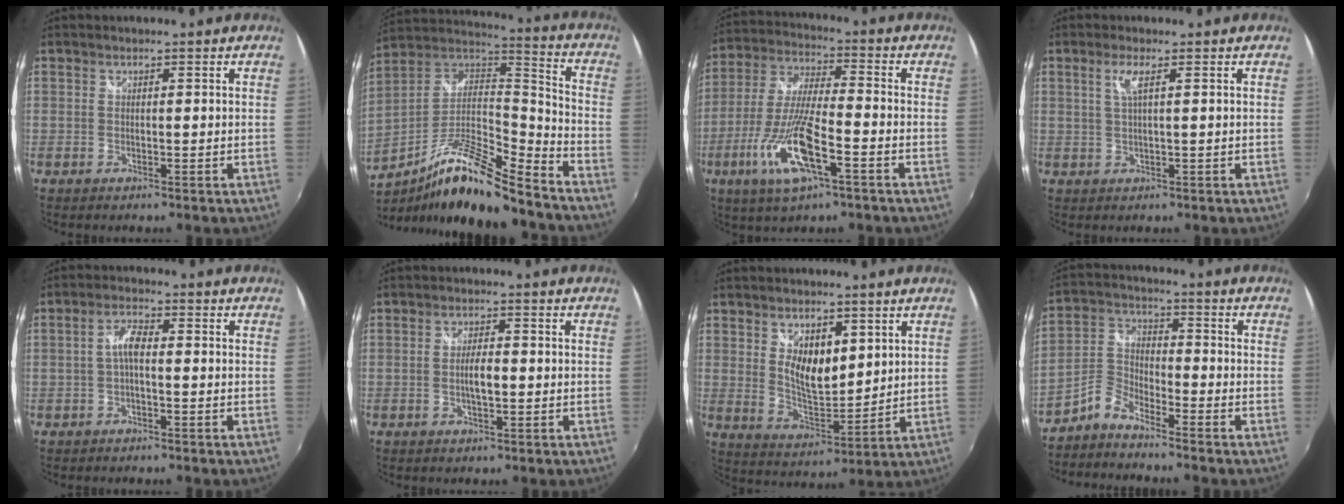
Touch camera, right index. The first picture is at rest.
{"total": 18.0, "force": [-12.5, 2.8, 12.7], "torque": [-0.235, -0.005, -0.234]}
{"total": 15.0, "force": [-6.4, 3.5, 13.1], "torque": [-0.281, -0.017, -0.124]}
{"total": 2.6, "force": [0.9, -0.2, 2.4], "torque": [-0.050, 0.000, 0.019]}
{"total": 3.5, "force": [-0.6, 1.2, 3.3], "torque": [-0.067, 0.012, -0.013]}
{"total": 3.8, "force": [-0.5, 1.1, 3.5], "torque": [-0.065, 0.000, -0.011]}
{"total": 9.0, "force": [3.3, 4.5, 7.0], "torque": [-0.120, -0.007, 0.068]}
{"total": 4.9, "force": [-3.8, 1.9, 2.4], "torque": [-0.061, 0.018, -0.088]}